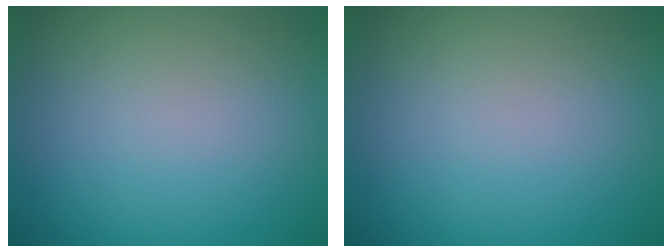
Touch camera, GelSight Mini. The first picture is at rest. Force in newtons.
{"total": 0.0}